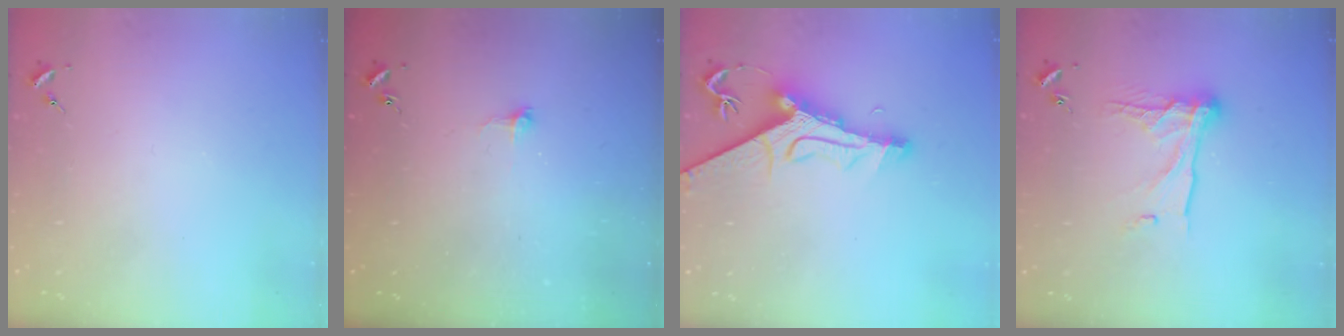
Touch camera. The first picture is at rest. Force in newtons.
{"total": 6.2, "press": 6.2, "slide": 0.6}
{"total": 13.8, "press": 13.7, "slide": 1.5}
{"total": 13.4, "press": 13.4, "slide": 1.1}